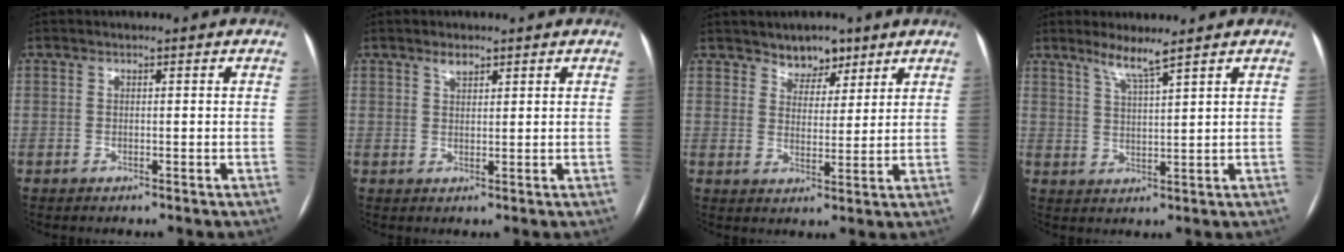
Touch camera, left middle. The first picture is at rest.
{"total": 1.8, "force": [1.4, 0.7, 0.9], "torque": [-0.019, 0.003, 0.025]}
{"total": 4.8, "force": [3.7, 2.8, 1.4], "torque": [-0.013, 0.002, 0.062]}
{"total": 4.2, "force": [3.3, -0.6, 2.6], "torque": [-0.052, -0.007, 0.063]}